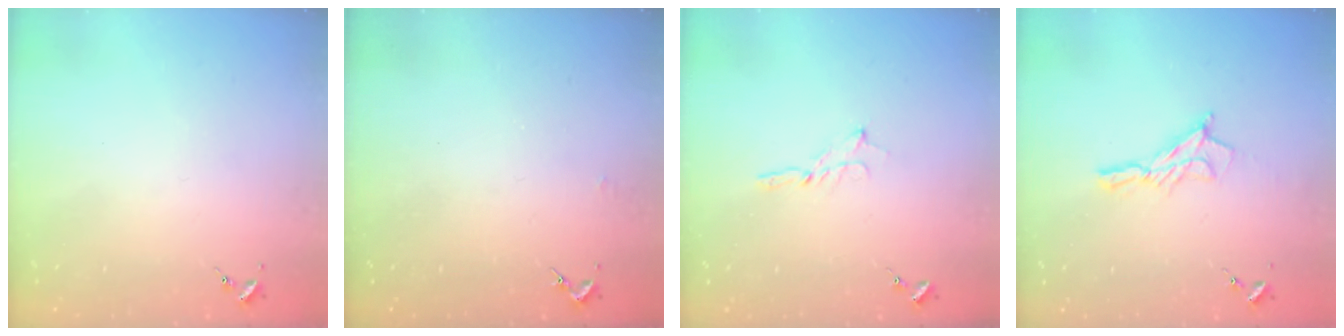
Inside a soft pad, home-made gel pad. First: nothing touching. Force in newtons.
{"total": 1.4, "press": 1.4, "slide": 0.1}
{"total": 2.3, "press": 2.3, "slide": 0.2}
{"total": 8.7, "press": 8.7, "slide": 0.5}